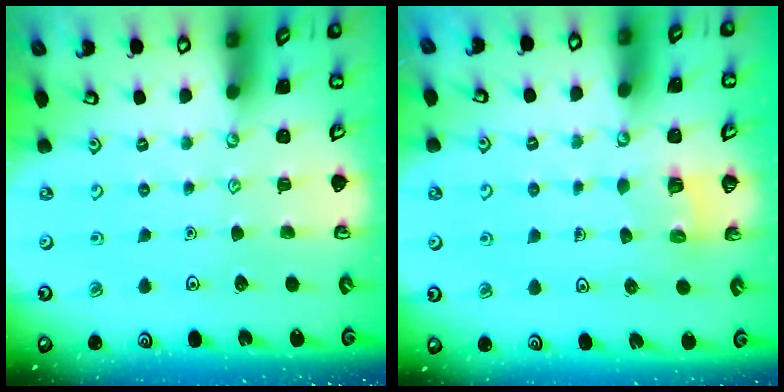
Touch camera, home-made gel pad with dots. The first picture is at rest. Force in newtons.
{"total": 3.7, "press": 3.7, "slide": 0.2}